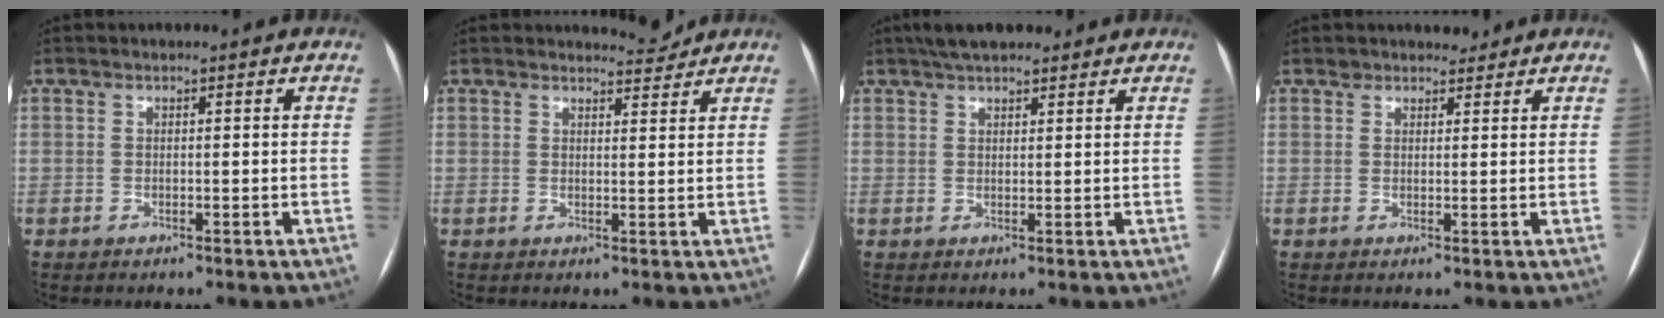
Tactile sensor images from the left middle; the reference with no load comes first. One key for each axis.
{"total": 2.5, "fx": 2.5, "fy": 0.2, "fz": -0.3, "tx": -0.003, "ty": -0.013, "tz": 0.035}
{"total": 7.2, "fx": 5.9, "fy": 2.1, "fz": 3.6, "tx": -0.053, "ty": 0.032, "tz": 0.098}
{"total": 2.0, "fx": 1.8, "fy": 0.9, "fz": -0.2, "tx": 0.008, "ty": 0.001, "tz": 0.023}